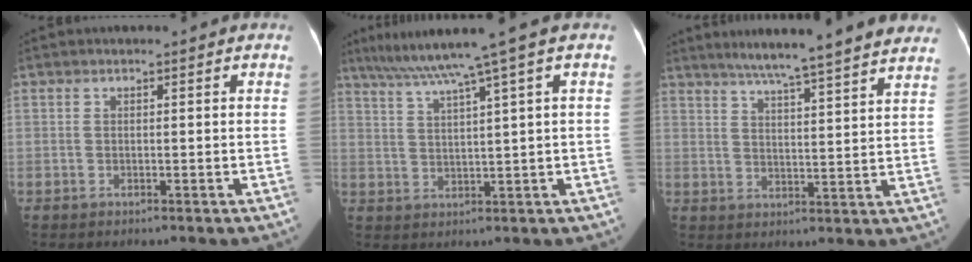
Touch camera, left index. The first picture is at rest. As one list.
[{"total": 8.8, "force": [5.9, -2.1, 6.2], "torque": [-0.100, 0.023, 0.099]}, {"total": 18.1, "force": [15.7, 0.0, 9.1], "torque": [-0.136, 0.000, 0.200]}]